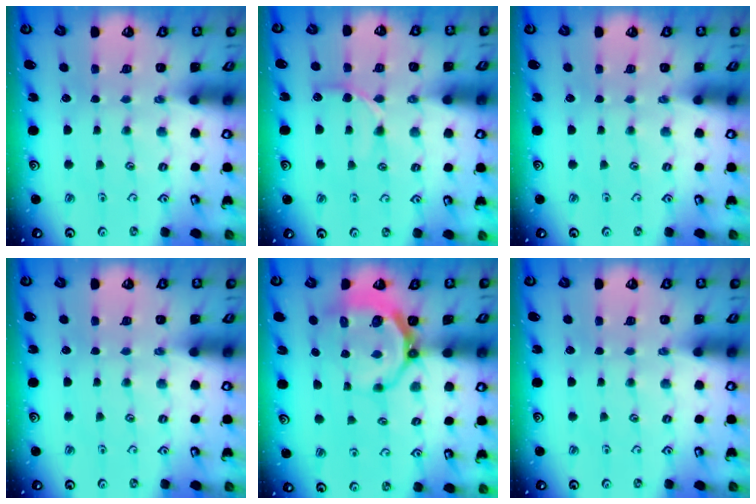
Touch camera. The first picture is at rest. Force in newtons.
{"total": 5.6, "press": 5.5, "slide": 0.8}
{"total": 0.0}
{"total": 0.0}
{"total": 8.1, "press": 7.4, "slide": 3.2}
{"total": 0.0}